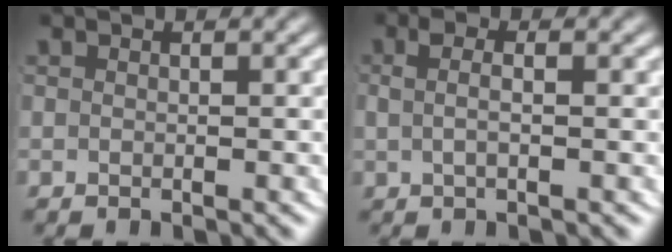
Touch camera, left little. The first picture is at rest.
{"total": 2.3, "force": [0.2, 1.0, 2.1], "torque": [-0.037, 0.005, -0.001]}